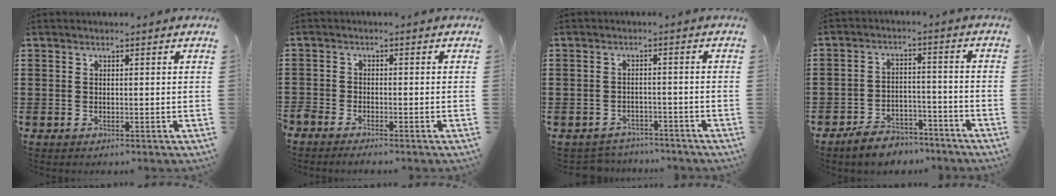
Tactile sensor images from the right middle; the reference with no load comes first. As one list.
[{"total": 1.8, "force": [-1.7, 0.2, 0.3], "torque": [-0.017, -0.002, -0.038]}, {"total": 2.7, "force": [-2.6, 0.5, -0.4], "torque": [-0.001, 0.001, -0.058]}, {"total": 5.0, "force": [-4.9, 1.2, 0.6], "torque": [-0.015, 0.015, -0.100]}]